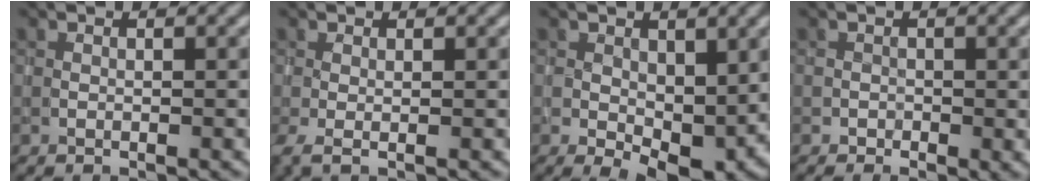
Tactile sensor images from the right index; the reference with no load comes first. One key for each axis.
{"total": 1.3, "fx": -0.3, "fy": 0.3, "fz": 1.2, "tx": -0.034, "ty": -0.003, "tz": -0.006}
{"total": 4.8, "fx": -0.2, "fy": 2.9, "fz": 3.8, "tx": -0.056, "ty": -0.010, "tz": 0.000}
{"total": 1.0, "fx": -0.4, "fy": 0.9, "fz": 0.3, "tx": 0.001, "ty": -0.005, "tz": -0.009}